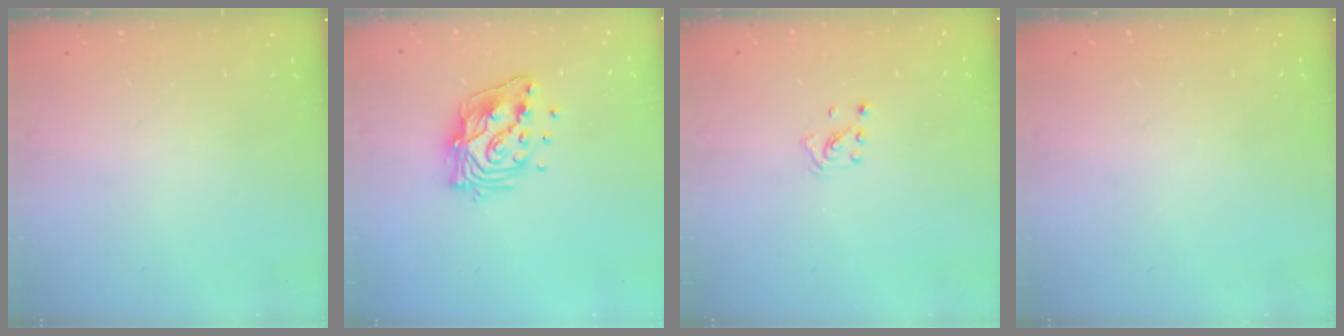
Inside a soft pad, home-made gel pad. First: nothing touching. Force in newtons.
{"total": 13.3, "press": 13.2, "slide": 1.5}
{"total": 2.0, "press": 2.0, "slide": 0.6}
{"total": 0.0}